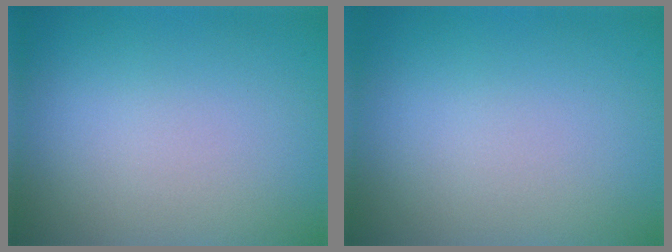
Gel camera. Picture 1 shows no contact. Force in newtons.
{"total": 0.0}